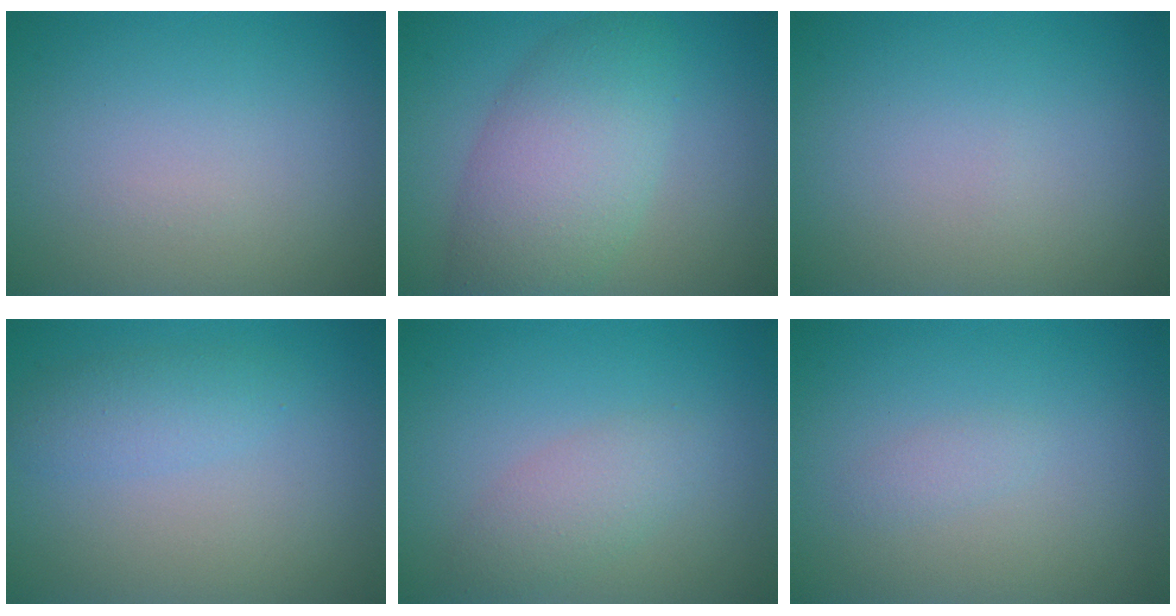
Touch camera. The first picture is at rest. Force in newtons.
{"total": 6.8, "press": 6.8, "slide": 0.3}
{"total": 0.0}
{"total": 2.1, "press": 2.1, "slide": 0.1}
{"total": 2.3, "press": 2.3, "slide": 0.1}
{"total": 0.8, "press": 0.8, "slide": 0.1}